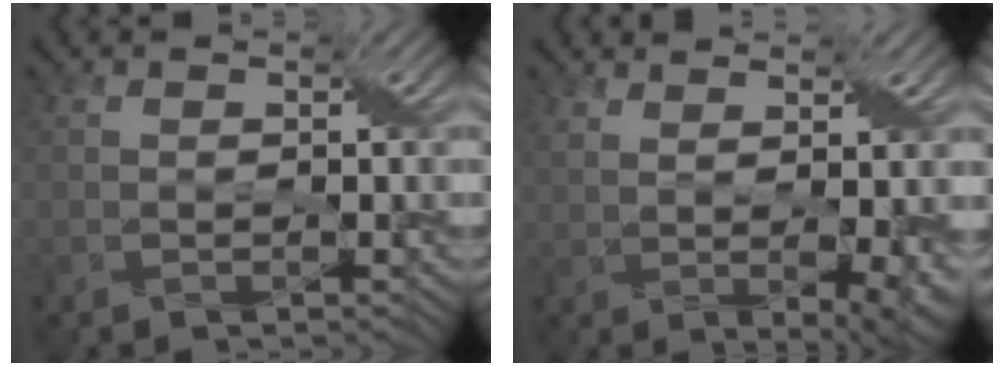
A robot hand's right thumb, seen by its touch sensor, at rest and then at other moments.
{"total": 8.1, "force": [2.7, 2.9, 7.1], "torque": [-0.076, 0.018, 0.039]}